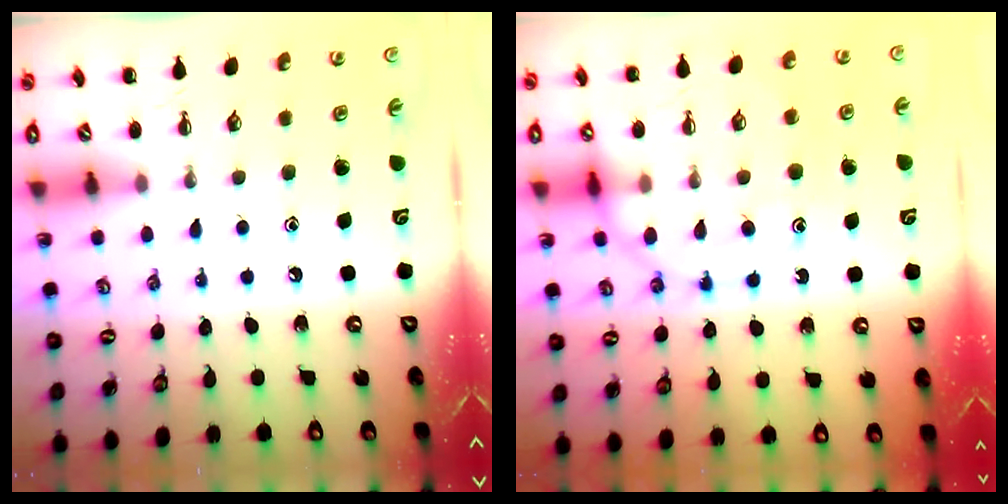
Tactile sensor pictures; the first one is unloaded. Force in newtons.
{"total": 13.8, "press": 13.7, "slide": 1.7}